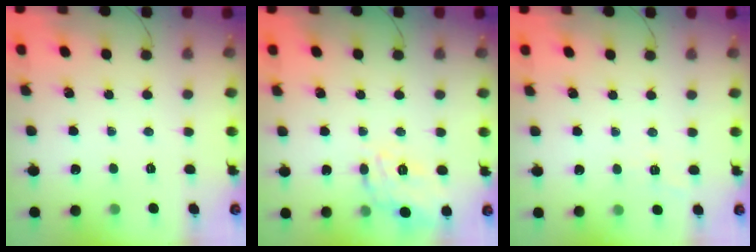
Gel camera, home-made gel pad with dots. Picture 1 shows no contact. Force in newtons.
{"total": 14.4, "press": 14.4, "slide": 0.6}
{"total": 1.8, "press": 1.1, "slide": 1.4}